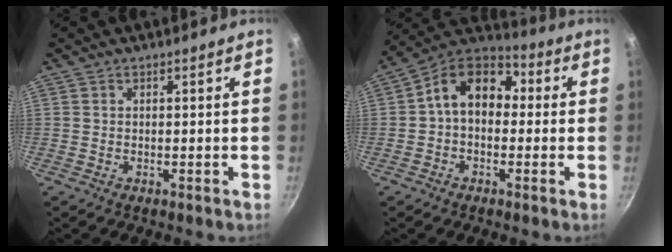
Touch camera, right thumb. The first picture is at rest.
{"total": 12.2, "force": [0.7, 8.6, 8.6], "torque": [-0.111, 0.039, -0.007]}